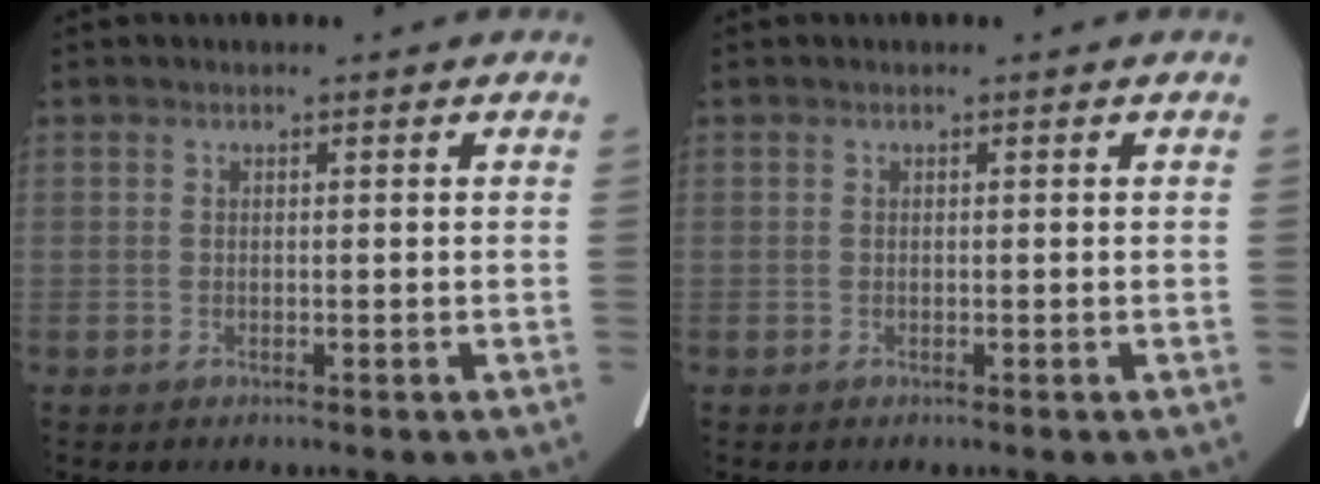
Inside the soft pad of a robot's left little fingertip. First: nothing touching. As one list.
[{"total": 0.0}]